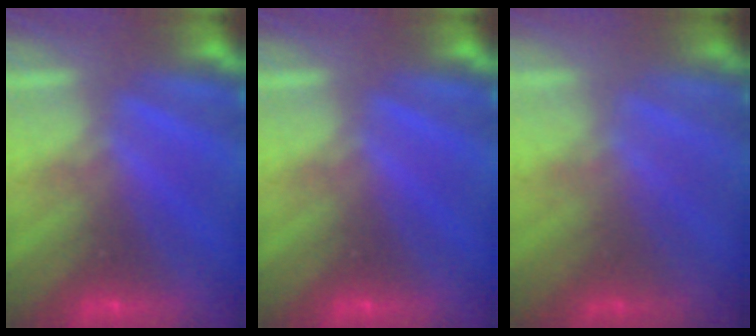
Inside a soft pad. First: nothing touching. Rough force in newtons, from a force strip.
{"total": 0.0}
{"total": 1.3}